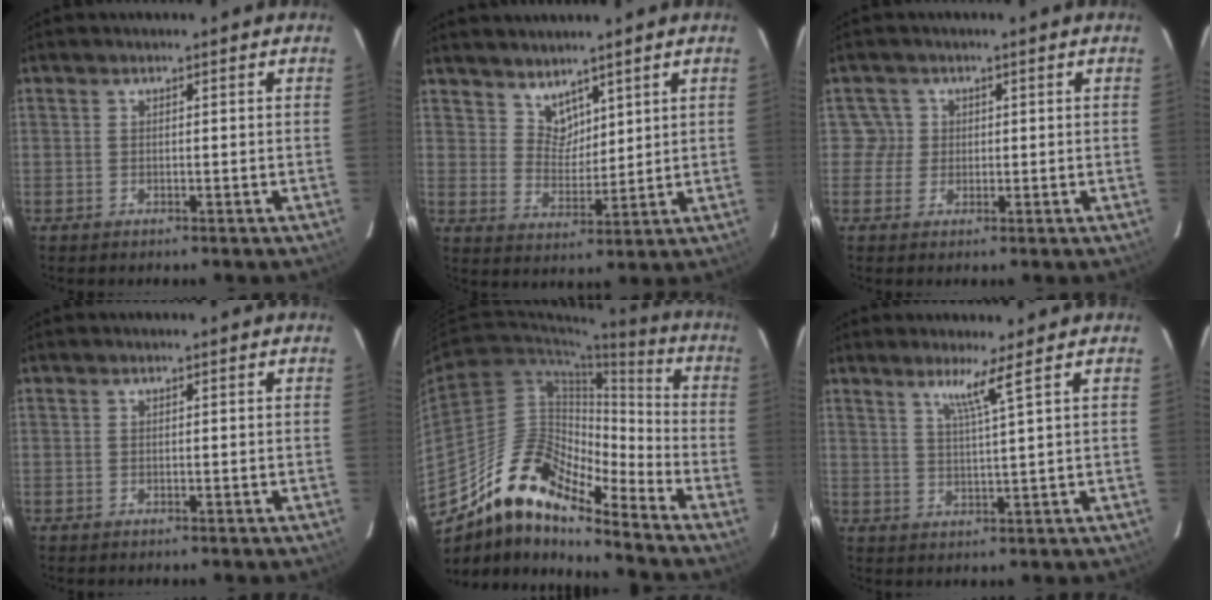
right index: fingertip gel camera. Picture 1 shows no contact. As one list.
[{"total": 5.6, "force": [4.5, 3.1, 1.2], "torque": [-0.010, 0.005, 0.089]}, {"total": 2.7, "force": [0.3, 2.7, -0.3], "torque": [0.022, 0.023, 0.005]}, {"total": 0.0}, {"total": 16.7, "force": [-13.4, 4.5, 8.8], "torque": [-0.144, 0.003, -0.261]}, {"total": 4.1, "force": [2.6, -1.3, 2.9], "torque": [-0.052, -0.012, 0.046]}]